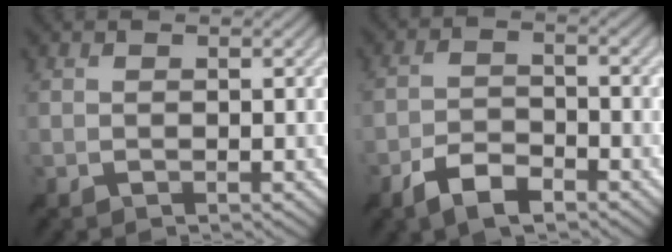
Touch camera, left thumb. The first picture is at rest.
{"total": 5.1, "force": [-3.6, 2.0, 3.1], "torque": [-0.060, -0.002, -0.072]}